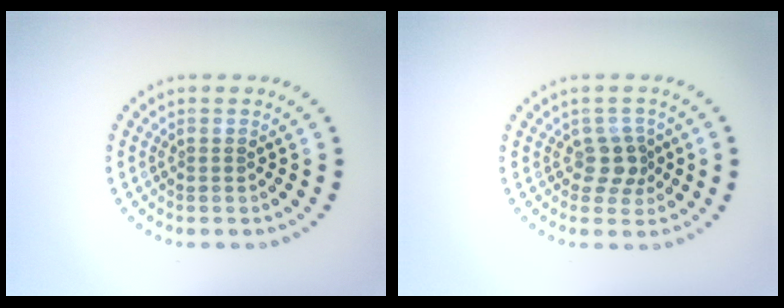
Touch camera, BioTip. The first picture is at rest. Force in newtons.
{"total": 2.3, "press": 1.9, "slide": 1.4}